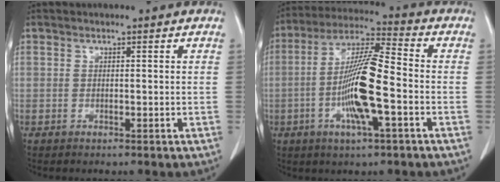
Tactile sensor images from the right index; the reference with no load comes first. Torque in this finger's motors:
{"motor_torque": [1.55, -0.59, 0.43, 0.21]}